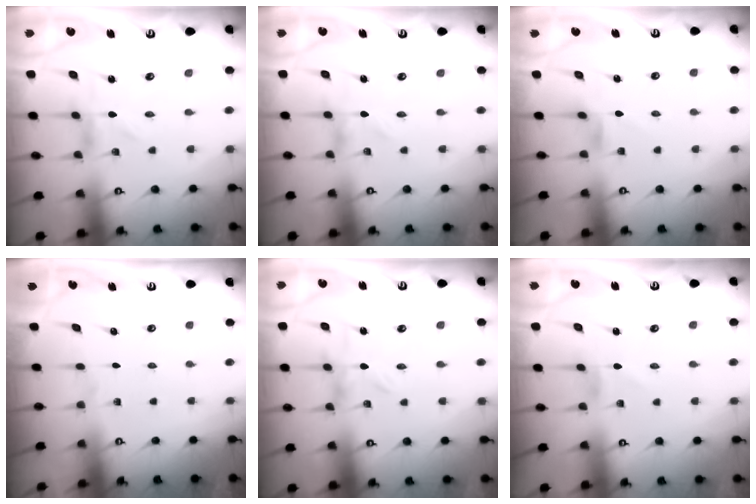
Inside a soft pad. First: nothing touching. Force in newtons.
{"total": 0.0}
{"total": 2.7, "press": 2.6, "slide": 0.4}
{"total": 0.0}
{"total": 0.0}
{"total": 0.5, "press": 0.5, "slide": 0.1}